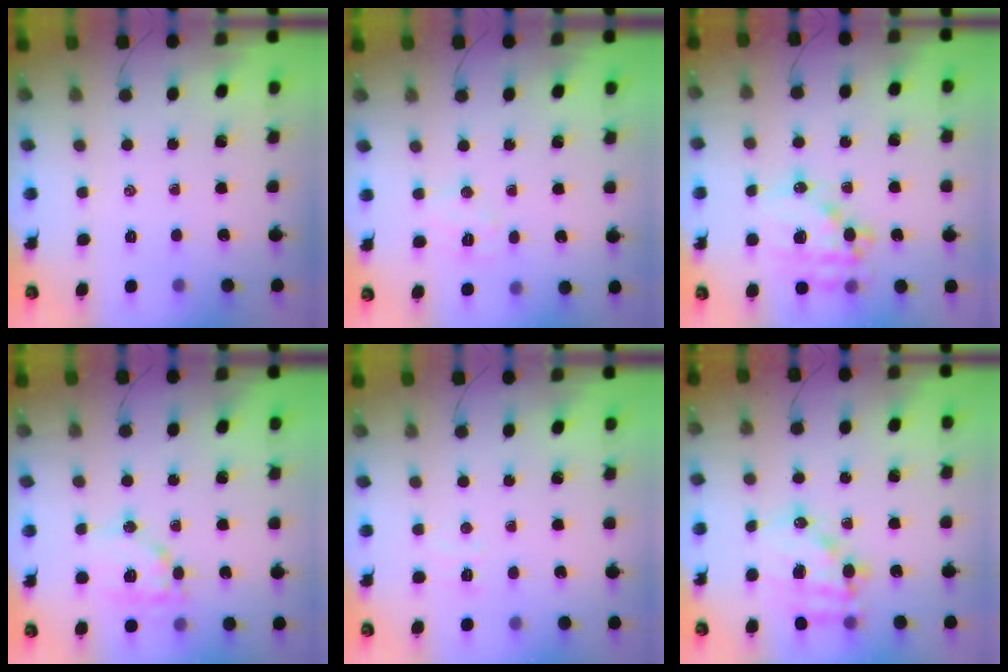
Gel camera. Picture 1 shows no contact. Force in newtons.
{"total": 5.1, "press": 5.0, "slide": 1.0}
{"total": 15.6, "press": 15.3, "slide": 3.2}
{"total": 10.9, "press": 10.8, "slide": 1.0}
{"total": 4.2, "press": 4.1, "slide": 0.9}
{"total": 13.8, "press": 13.4, "slide": 3.0}